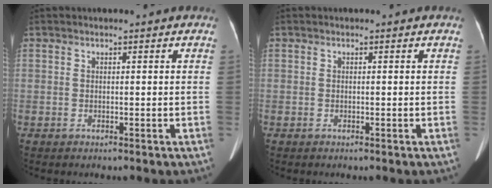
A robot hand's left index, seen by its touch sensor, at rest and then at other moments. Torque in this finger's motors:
{"motor_torque": [0.00, 0.00, 0.00, 0.00]}